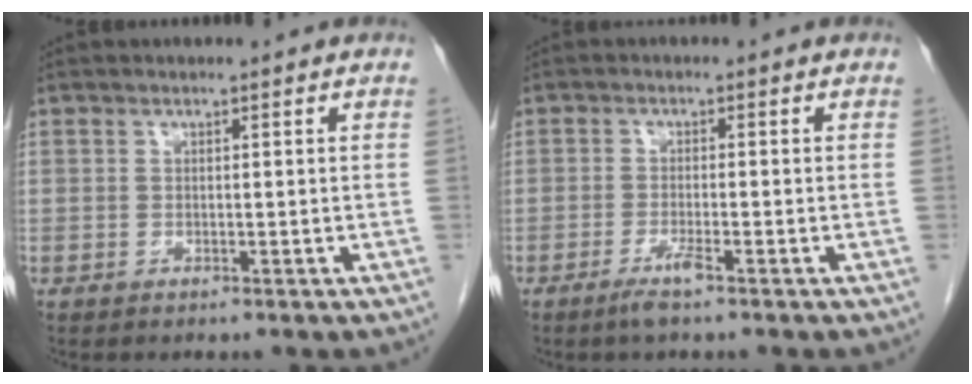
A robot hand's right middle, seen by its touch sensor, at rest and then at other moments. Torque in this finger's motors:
{"motor_torque": [0.62, -0.18, 0.00, 0.01]}